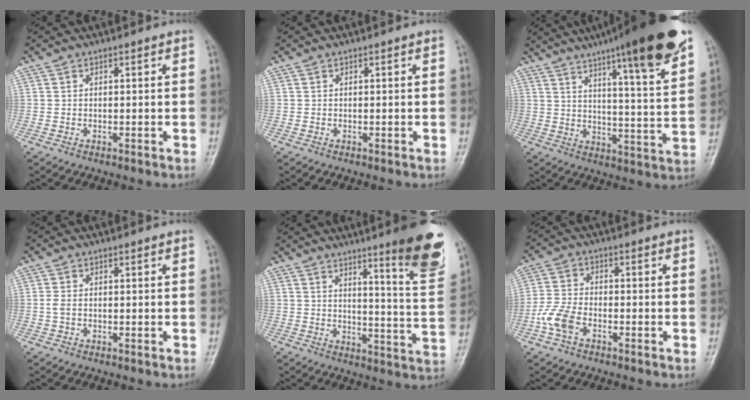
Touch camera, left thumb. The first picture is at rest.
{"total": 0.0}
{"total": 21.6, "force": [14.2, 2.5, 16.1], "torque": [-0.219, -0.050, 0.202]}
{"total": 1.5, "force": [-0.1, 0.9, 1.2], "torque": [-0.024, 0.006, 0.001]}
{"total": 15.7, "force": [9.7, 1.8, 12.2], "torque": [-0.135, -0.069, 0.131]}
{"total": 5.9, "force": [-2.9, 3.4, 3.8], "torque": [-0.086, 0.014, -0.064]}